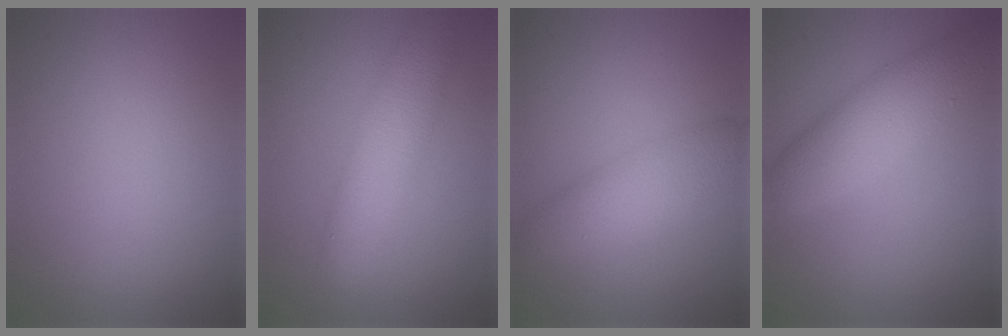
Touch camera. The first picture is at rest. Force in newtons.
{"total": 4.4, "press": 4.4, "slide": 0.0}
{"total": 4.3, "press": 4.2, "slide": 0.0}
{"total": 5.2, "press": 5.2, "slide": 0.2}